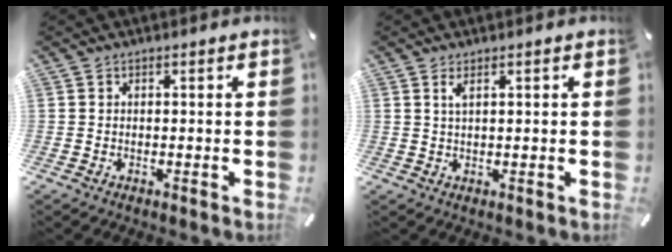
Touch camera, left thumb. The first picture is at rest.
{"total": 2.1, "force": [0.8, 0.5, 1.9], "torque": [-0.040, 0.002, 0.013]}